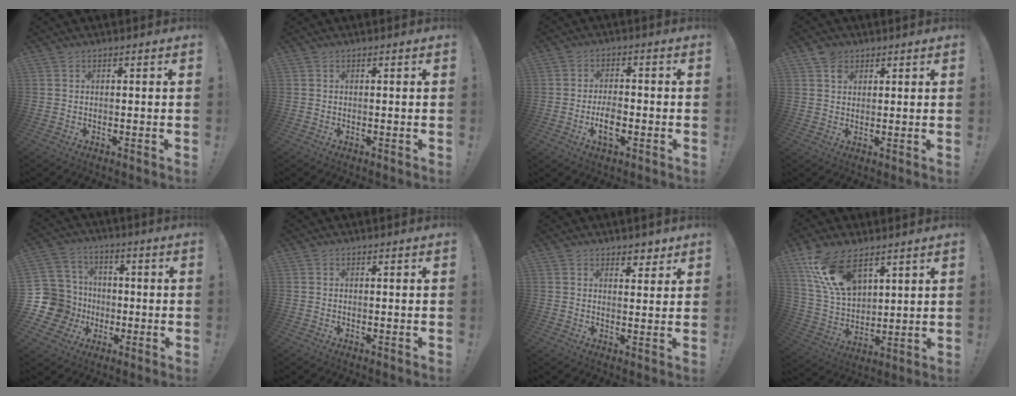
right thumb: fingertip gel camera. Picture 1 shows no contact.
{"total": 0.0}
{"total": 7.3, "force": [-2.5, 5.8, 3.6], "torque": [-0.048, 0.013, -0.045]}
{"total": 4.1, "force": [2.6, 2.9, 1.2], "torque": [-0.019, -0.004, 0.048]}
{"total": 15.6, "force": [-2.6, 14.4, 5.6], "torque": [-0.114, 0.022, -0.026]}
{"total": 0.0}
{"total": 4.2, "force": [3.3, 2.4, 0.7], "torque": [0.011, -0.023, 0.058]}
{"total": 17.0, "force": [9.9, 9.1, 10.4], "torque": [-0.226, -0.050, 0.187]}